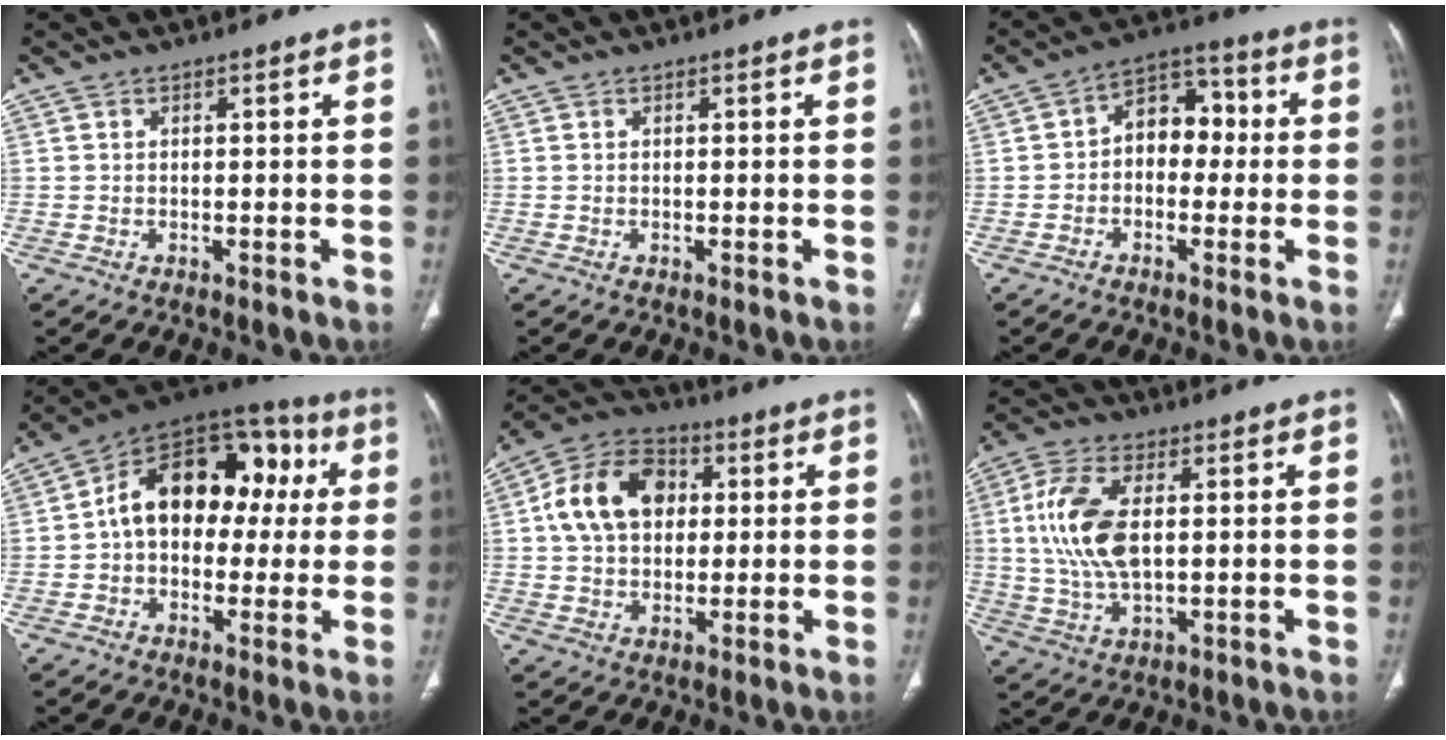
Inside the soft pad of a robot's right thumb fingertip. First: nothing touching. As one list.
[{"total": 0.0}, {"total": 8.8, "force": [-0.1, 6.2, 6.2], "torque": [-0.057, 0.035, -0.015]}, {"total": 19.9, "force": [2.6, 13.4, 14.5], "torque": [-0.173, 0.051, 0.028]}, {"total": 14.3, "force": [2.6, 10.5, 9.4], "torque": [-0.143, 0.016, 0.035]}, {"total": 12.6, "force": [1.7, 6.5, 10.6], "torque": [-0.225, 0.000, 0.035]}]